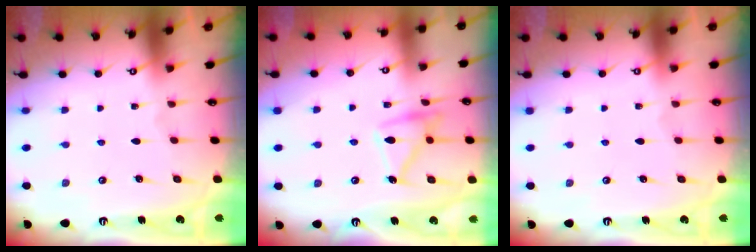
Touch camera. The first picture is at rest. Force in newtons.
{"total": 14.4, "press": 14.4, "slide": 1.0}
{"total": 3.8, "press": 3.8, "slide": 0.1}